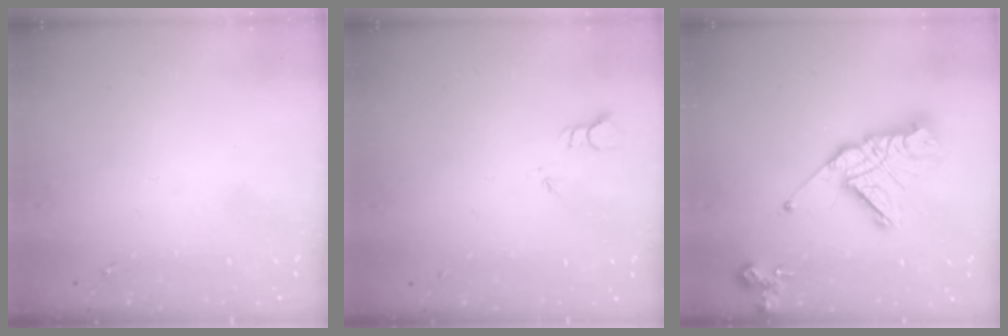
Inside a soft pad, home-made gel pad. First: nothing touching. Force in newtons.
{"total": 2.0, "press": 2.0, "slide": 0.1}
{"total": 17.8, "press": 17.7, "slide": 2.1}